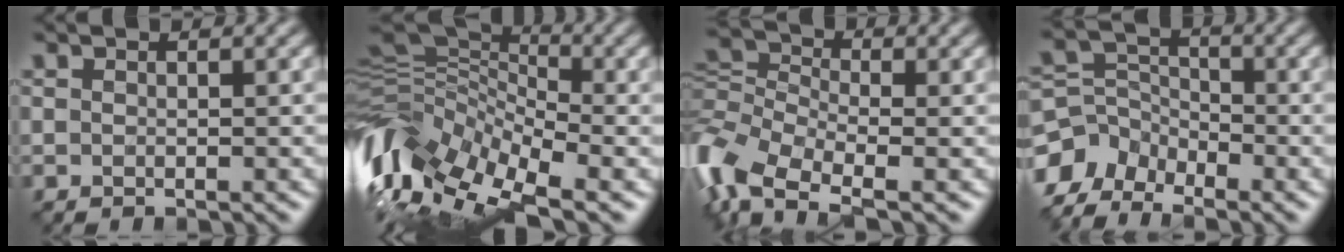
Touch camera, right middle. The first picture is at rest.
{"total": 11.9, "force": [-4.5, 6.3, 9.1], "torque": [-0.198, 0.009, -0.095]}
{"total": 7.7, "force": [-3.0, 4.4, 5.6], "torque": [-0.132, 0.004, -0.080]}
{"total": 4.9, "force": [-3.6, 2.8, 1.7], "torque": [-0.035, 0.001, -0.083]}